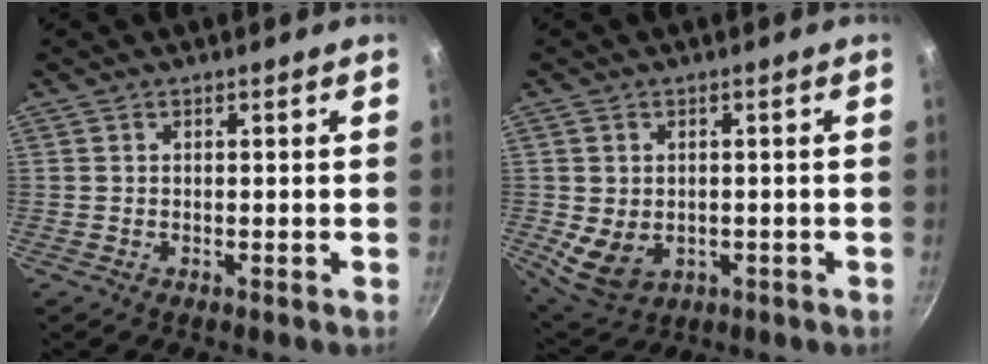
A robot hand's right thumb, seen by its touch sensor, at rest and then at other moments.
{"total": 7.0, "force": [-0.8, 5.4, 4.4], "torque": [-0.069, -0.010, 0.007]}